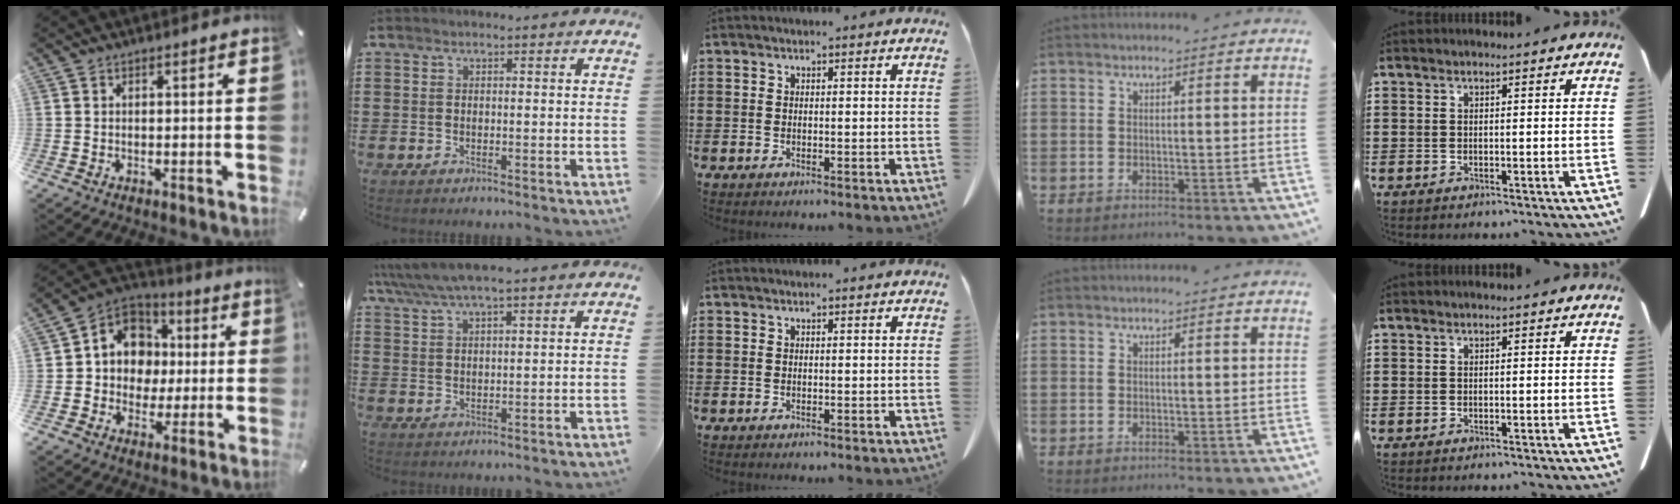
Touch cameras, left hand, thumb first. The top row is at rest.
{"thumb": {"total": 11.0, "force": [0.6, 10.4, 3.4], "torque": [-0.056, -0.002, 0.019]}, "index": {"total": 4.7, "force": [3.9, 0.6, 2.5], "torque": [-0.060, -0.007, 0.069]}}